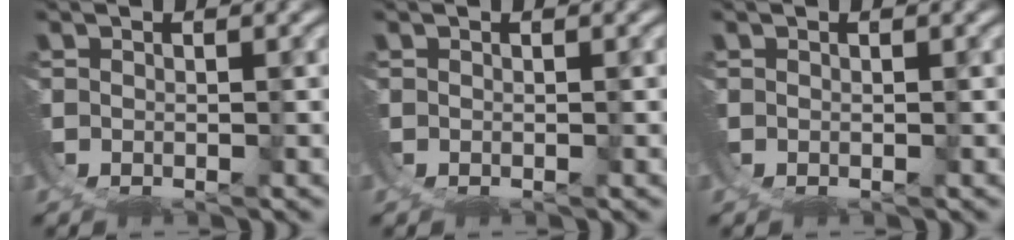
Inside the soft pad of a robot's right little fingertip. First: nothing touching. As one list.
[{"total": 0.0}, {"total": 0.0}]